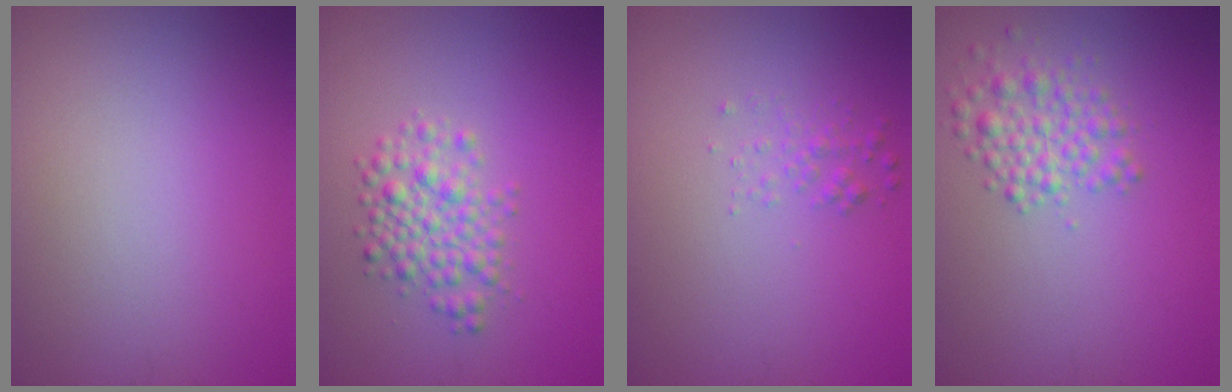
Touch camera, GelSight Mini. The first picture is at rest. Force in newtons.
{"total": 3.4, "press": 3.4, "slide": 0.1}
{"total": 1.1, "press": 1.1, "slide": 0.0}
{"total": 2.9, "press": 2.9, "slide": 0.1}